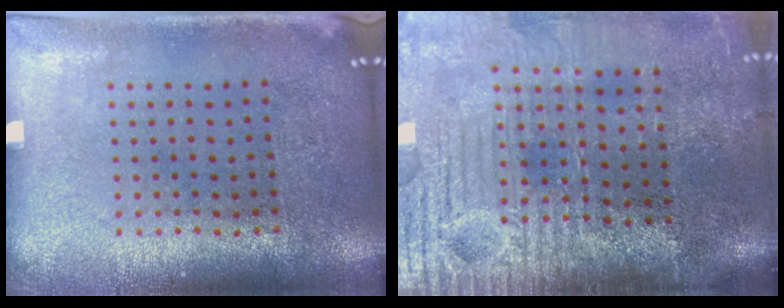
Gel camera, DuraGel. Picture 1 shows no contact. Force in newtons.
{"total": 4.6, "press": 4.0, "slide": 2.2}